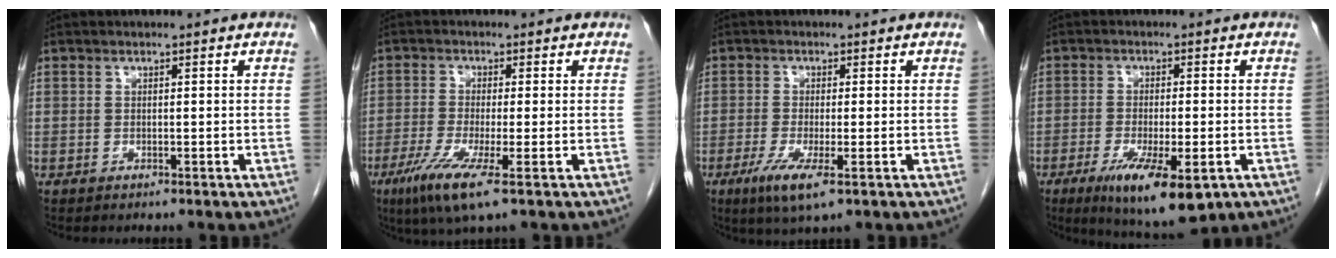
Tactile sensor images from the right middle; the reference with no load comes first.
{"total": 7.0, "force": [-3.6, 0.2, 6.0], "torque": [-0.123, -0.023, -0.065]}
{"total": 5.4, "force": [-2.6, 0.7, 4.7], "torque": [-0.093, -0.016, -0.043]}
{"total": 10.9, "force": [-5.5, 2.8, 9.0], "torque": [-0.144, -0.023, -0.078]}